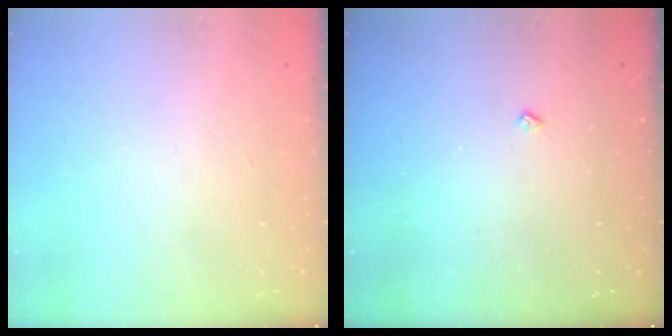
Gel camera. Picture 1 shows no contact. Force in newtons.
{"total": 2.2, "press": 2.1, "slide": 0.4}